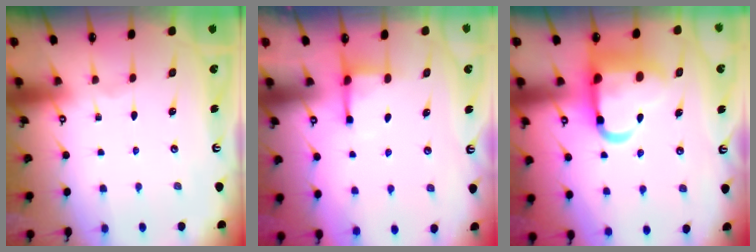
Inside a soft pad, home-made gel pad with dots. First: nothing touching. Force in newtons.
{"total": 2.5, "press": 2.4, "slide": 0.5}
{"total": 15.0, "press": 14.9, "slide": 1.6}